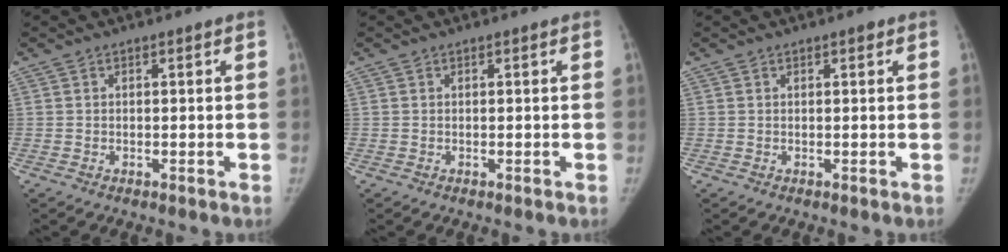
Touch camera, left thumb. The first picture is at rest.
{"total": 0.0}
{"total": 0.7, "force": [0.4, 0.3, 0.5], "torque": [-0.004, 0.000, 0.004]}